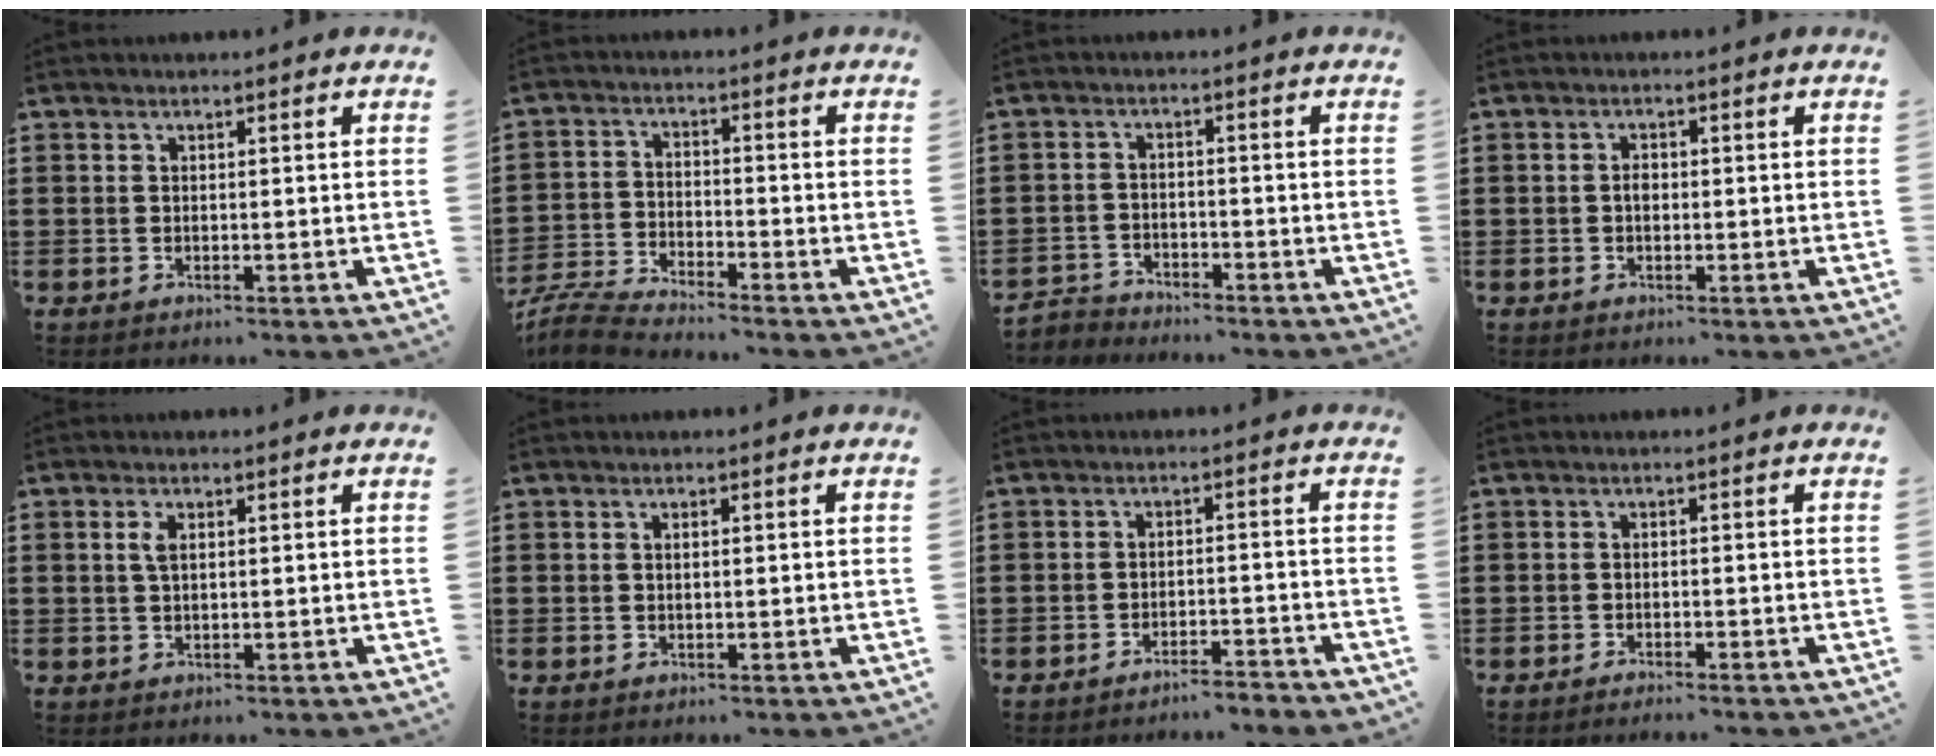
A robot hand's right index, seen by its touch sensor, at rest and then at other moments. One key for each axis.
{"total": 5.4, "fx": -5.2, "fy": 0.0, "fz": 1.1, "tx": -0.046, "ty": -0.008, "tz": -0.111}
{"total": 2.8, "fx": -2.8, "fy": 0.3, "fz": -0.3, "tx": -0.004, "ty": -0.001, "tz": -0.062}
{"total": 1.4, "fx": -0.2, "fy": 0.8, "fz": 1.1, "tx": -0.021, "ty": 0.004, "tz": -0.004}
{"total": 2.0, "fx": 0.5, "fy": 0.8, "fz": 1.7, "tx": -0.037, "ty": 0.005, "tz": 0.008}
{"total": 0.8, "fx": 0.0, "fy": 0.2, "fz": 0.8, "tx": -0.016, "ty": -0.002, "tz": 0.000}
{"total": 3.0, "fx": -3.0, "fy": -0.2, "fz": 0.4, "tx": -0.011, "ty": -0.002, "tz": -0.063}
{"total": 1.3, "fx": -1.2, "fy": -0.3, "fz": 0.2, "tx": -0.005, "ty": -0.001, "tz": -0.024}